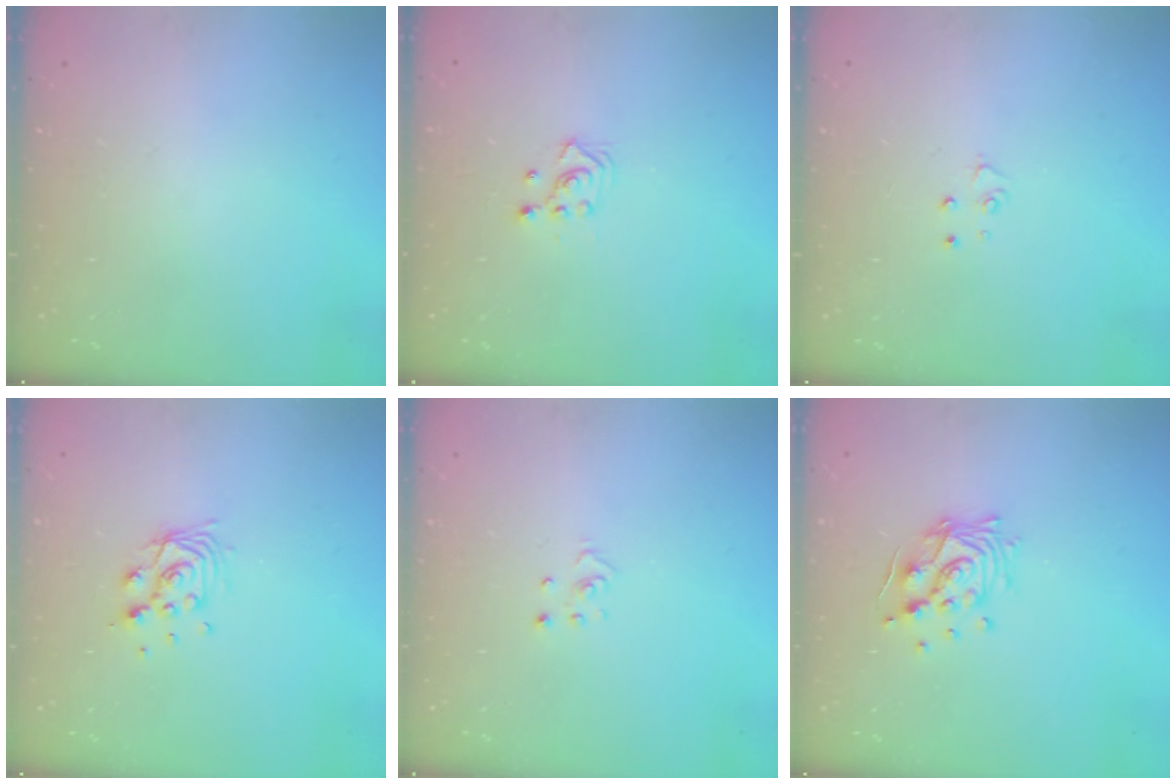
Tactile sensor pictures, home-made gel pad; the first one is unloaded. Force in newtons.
{"total": 2.5, "press": 2.3, "slide": 1.0}
{"total": 3.2, "press": 3.2, "slide": 0.3}
{"total": 8.9, "press": 8.9, "slide": 1.0}
{"total": 2.3, "press": 2.3, "slide": 0.2}
{"total": 12.0, "press": 11.9, "slide": 1.2}